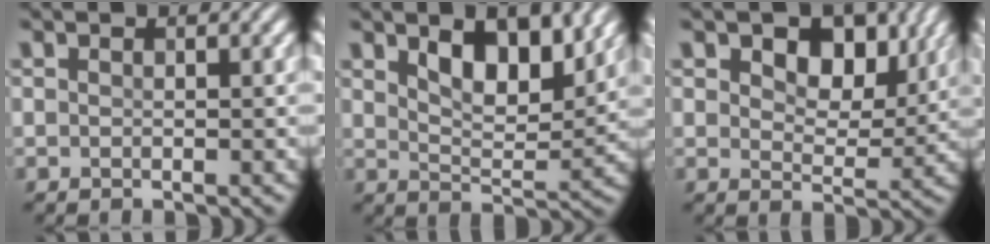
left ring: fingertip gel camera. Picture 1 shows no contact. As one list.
[{"total": 5.6, "force": [3.0, 2.2, 4.2], "torque": [-0.072, -0.007, 0.046]}, {"total": 5.9, "force": [2.7, 3.6, 3.8], "torque": [-0.062, -0.010, 0.032]}]